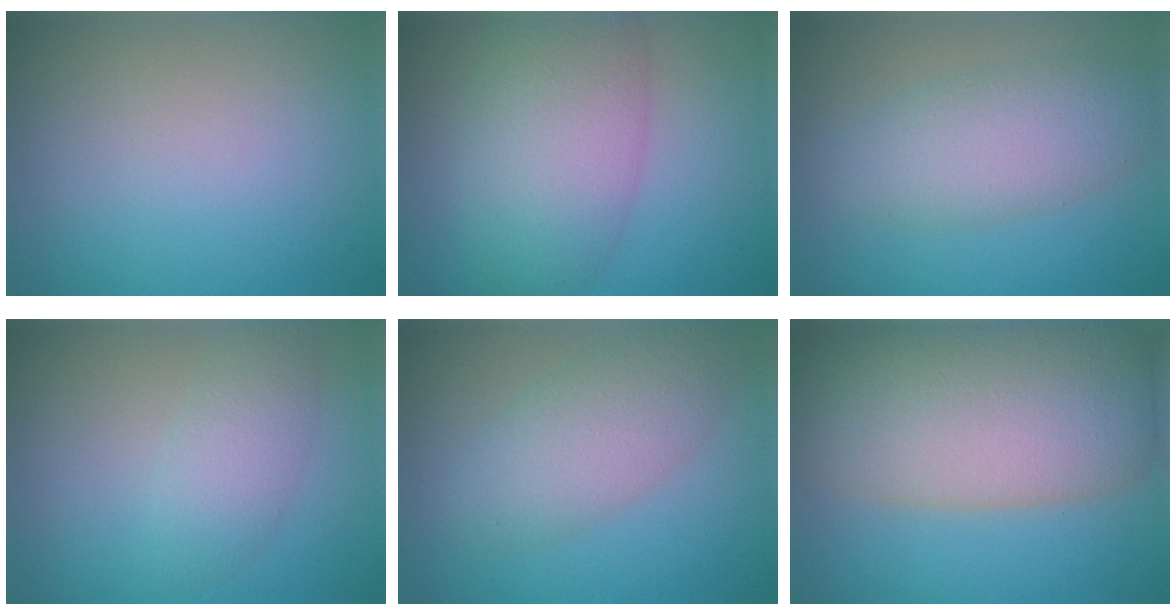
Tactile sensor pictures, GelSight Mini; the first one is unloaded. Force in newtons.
{"total": 7.4, "press": 7.4, "slide": 0.3}
{"total": 4.9, "press": 4.9, "slide": 0.0}
{"total": 2.8, "press": 2.8, "slide": 0.1}
{"total": 4.6, "press": 4.6, "slide": 0.2}
{"total": 12.3, "press": 12.3, "slide": 0.6}